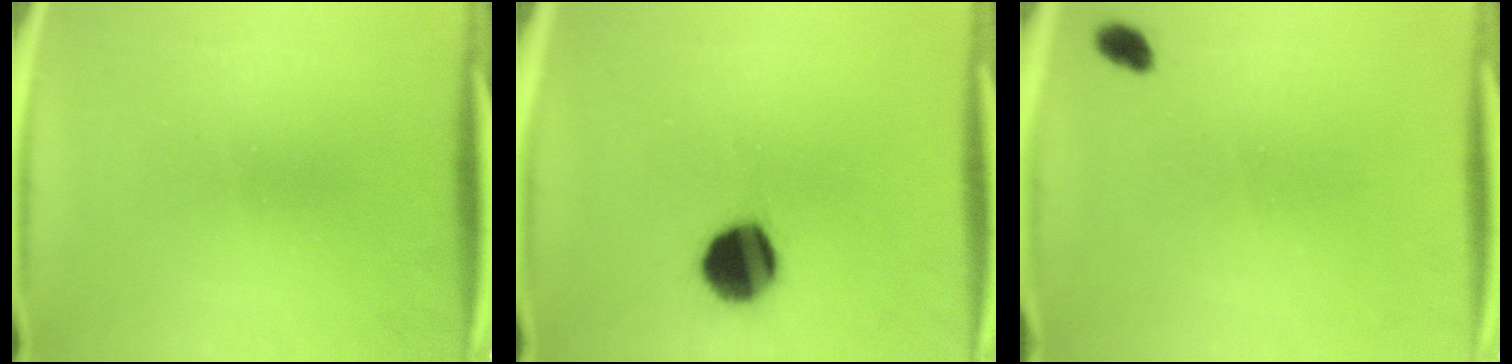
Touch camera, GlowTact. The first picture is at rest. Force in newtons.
{"total": 13.4}
{"total": 1.8}